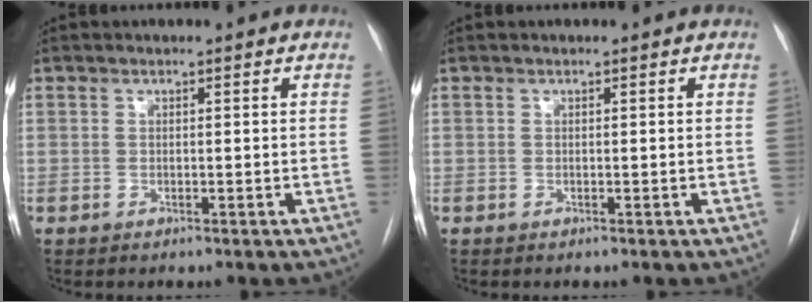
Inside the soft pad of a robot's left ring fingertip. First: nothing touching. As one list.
[{"total": 0.0}]